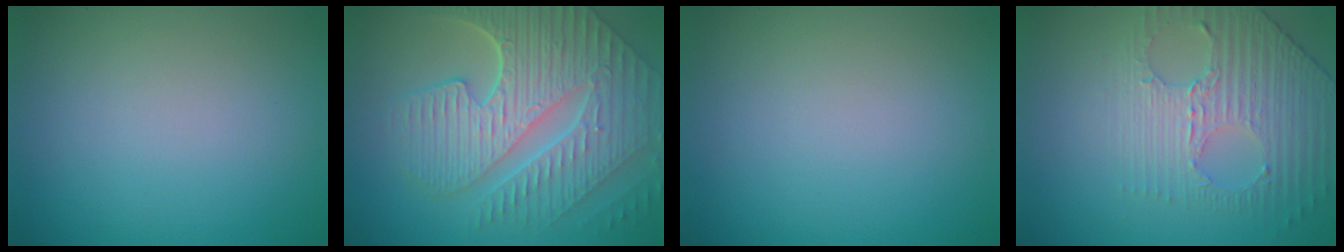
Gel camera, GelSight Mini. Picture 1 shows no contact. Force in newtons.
{"total": 10.2, "press": 6.9, "slide": 7.5}
{"total": 0.0}
{"total": 4.0, "press": 3.5, "slide": 1.9}